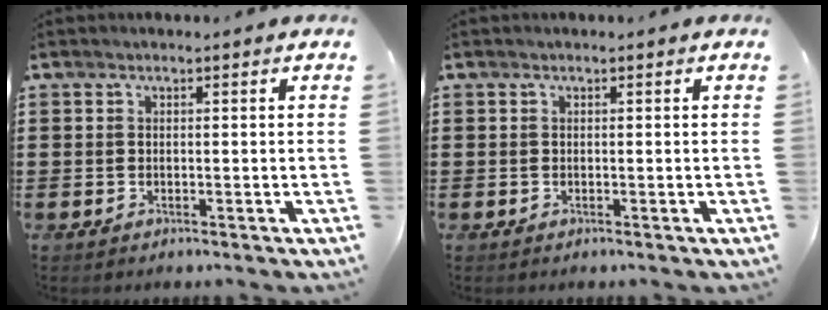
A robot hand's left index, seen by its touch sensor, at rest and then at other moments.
{"total": 0.0}